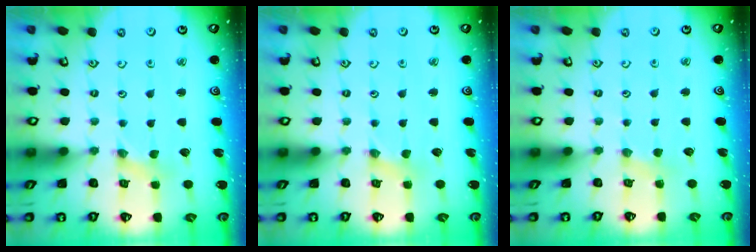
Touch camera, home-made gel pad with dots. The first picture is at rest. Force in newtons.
{"total": 0.9, "press": 0.8, "slide": 0.2}
{"total": 2.2, "press": 2.1, "slide": 0.4}